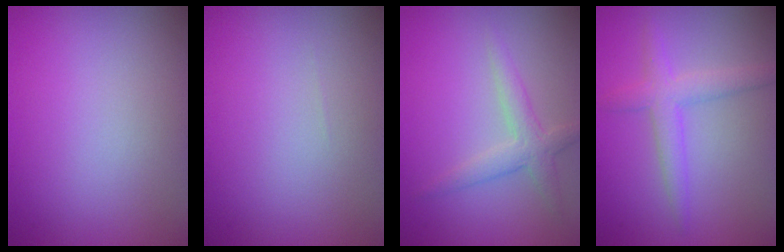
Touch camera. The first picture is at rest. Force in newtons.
{"total": 0.0}
{"total": 2.4, "press": 2.4, "slide": 0.1}
{"total": 2.9, "press": 2.9, "slide": 0.1}